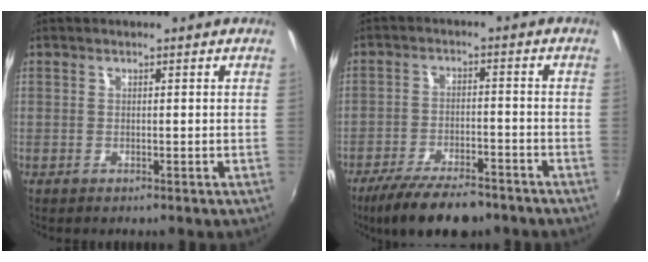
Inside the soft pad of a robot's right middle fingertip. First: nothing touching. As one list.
[{"total": 12.7, "force": [-10.0, 3.8, 6.7], "torque": [-0.144, -0.022, -0.161]}]